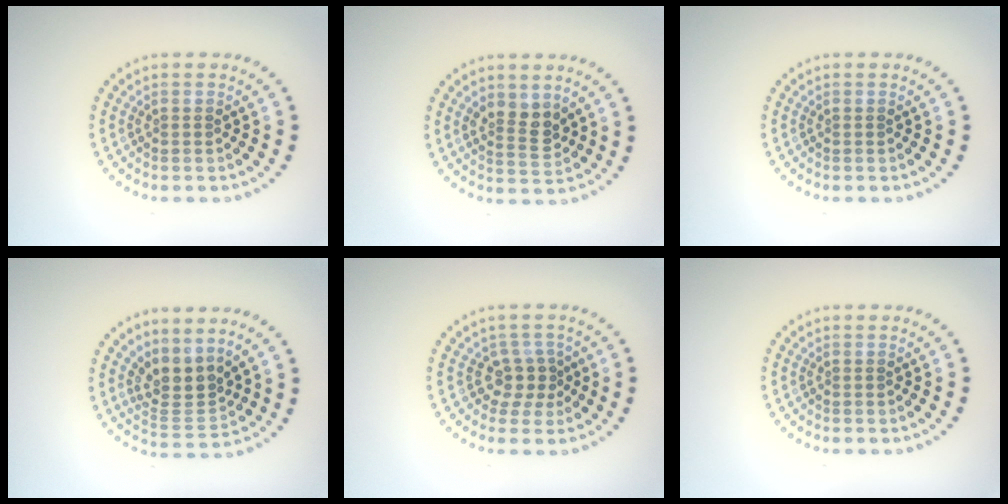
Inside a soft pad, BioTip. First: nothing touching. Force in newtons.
{"total": 2.6, "press": 2.4, "slide": 0.9}
{"total": 0.0}
{"total": 3.2, "press": 2.4, "slide": 2.1}
{"total": 2.5, "press": 1.8, "slide": 1.8}
{"total": 0.0}